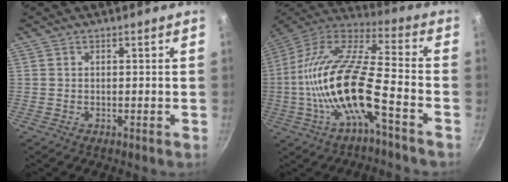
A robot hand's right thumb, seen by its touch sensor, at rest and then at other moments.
{"total": 19.3, "force": [-6.1, 5.7, 17.4], "torque": [-0.334, 0.048, -0.131]}